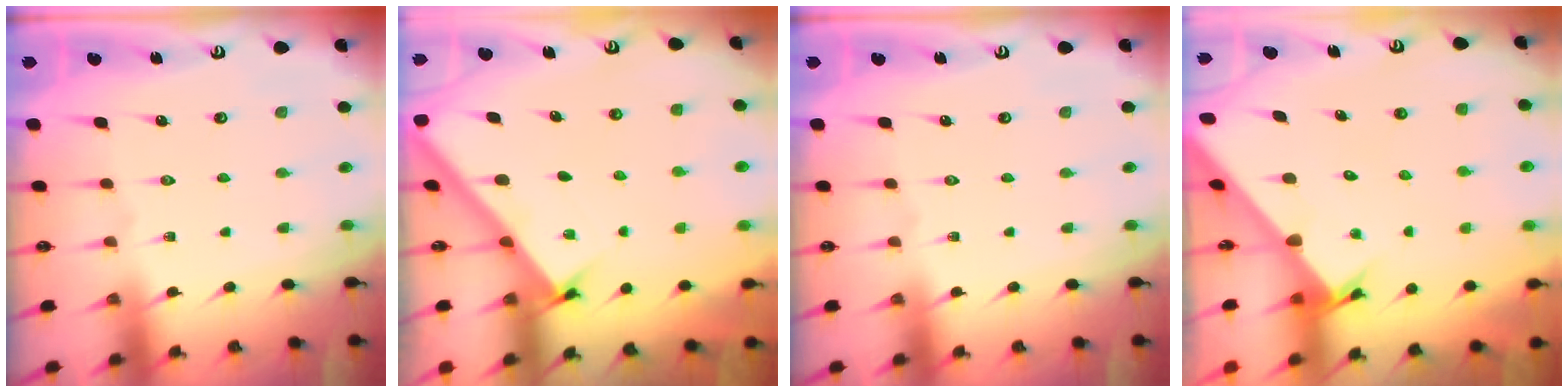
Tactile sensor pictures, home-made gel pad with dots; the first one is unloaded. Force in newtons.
{"total": 2.5, "press": 2.5, "slide": 0.3}
{"total": 0.0}
{"total": 2.6, "press": 2.6, "slide": 0.3}